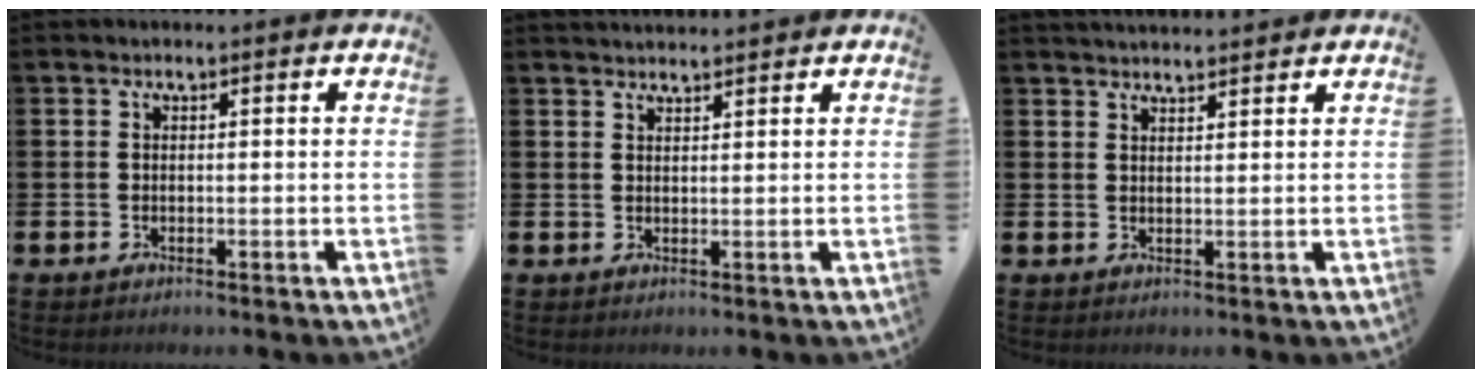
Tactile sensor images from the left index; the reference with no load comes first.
{"total": 2.2, "force": [2.2, 0.2, 0.1], "torque": [0.002, -0.010, 0.038]}
{"total": 2.4, "force": [2.4, 0.1, 0.1], "torque": [-0.007, -0.010, 0.045]}